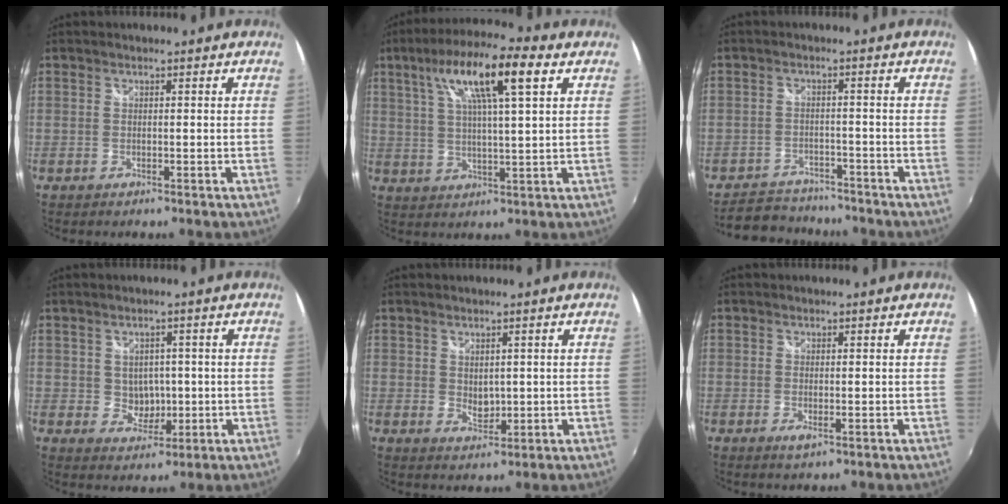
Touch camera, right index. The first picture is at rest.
{"total": 14.1, "force": [6.4, 2.5, 12.4], "torque": [-0.220, 0.025, 0.105]}
{"total": 8.8, "force": [-7.8, 3.7, 1.8], "torque": [-0.060, 0.010, -0.116]}
{"total": 4.3, "force": [0.2, 4.0, 1.7], "torque": [-0.029, 0.004, 0.011]}
{"total": 2.9, "force": [0.9, 2.1, 1.7], "torque": [-0.022, -0.003, 0.018]}
{"total": 1.6, "force": [-0.3, 0.5, 1.5], "torque": [-0.029, -0.007, -0.005]}